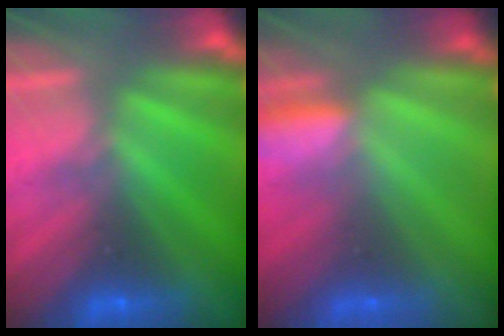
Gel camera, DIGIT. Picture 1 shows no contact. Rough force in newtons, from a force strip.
{"total": 2.9}